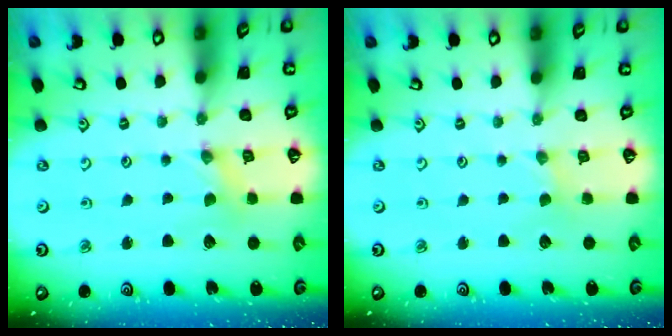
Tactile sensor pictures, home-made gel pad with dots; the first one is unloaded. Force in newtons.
{"total": 0.0}